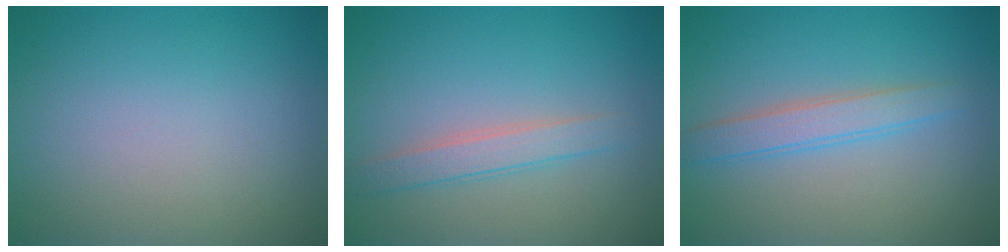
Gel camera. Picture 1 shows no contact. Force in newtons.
{"total": 2.3, "press": 2.2, "slide": 0.1}
{"total": 2.5, "press": 2.5, "slide": 0.0}